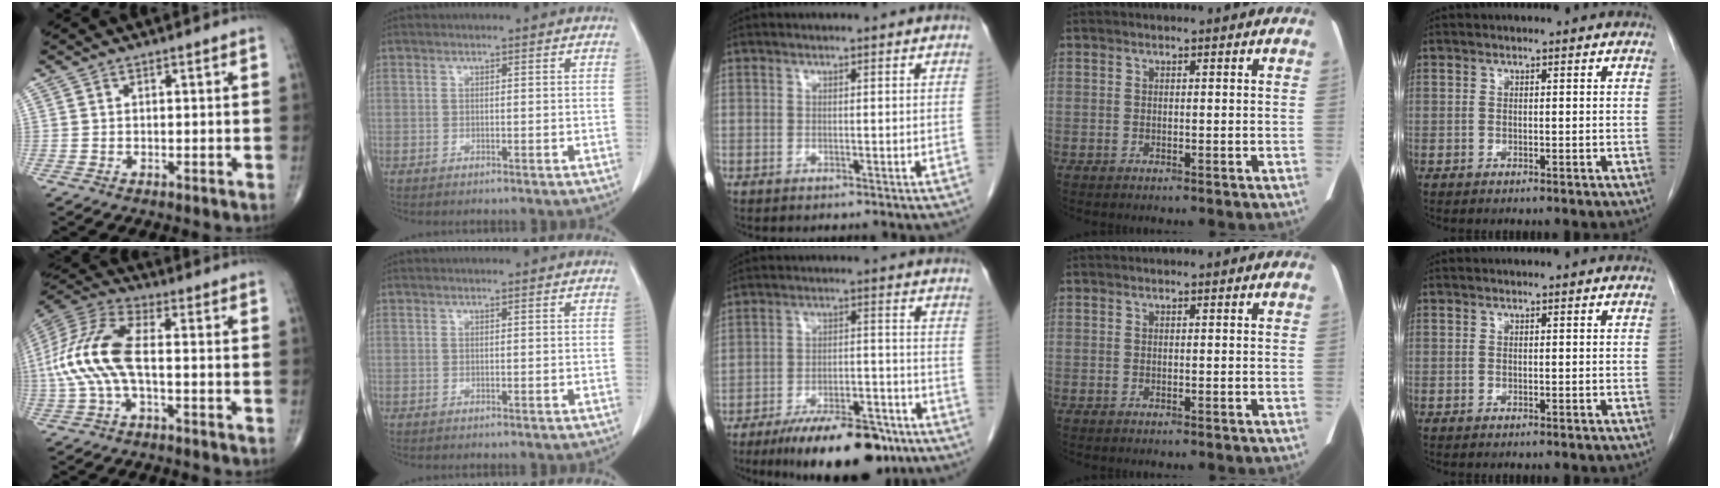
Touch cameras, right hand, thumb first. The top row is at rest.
{"thumb": {"total": 14.3, "force": [-1.1, 6.0, 12.9], "torque": [-0.301, 0.031, -0.026]}, "middle": {"total": 14.8, "force": [-11.0, 4.4, 8.9], "torque": [-0.123, 0.005, -0.174]}}